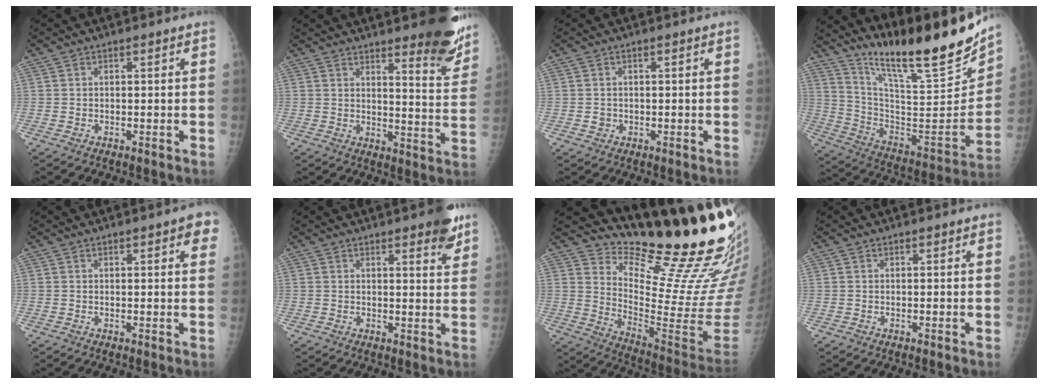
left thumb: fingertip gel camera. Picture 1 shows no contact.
{"total": 14.8, "force": [10.8, 3.3, 9.6], "torque": [-0.087, -0.080, 0.134]}
{"total": 1.1, "force": [-0.1, 1.1, 0.3], "torque": [-0.002, 0.002, 0.000]}
{"total": 25.7, "force": [19.8, 4.0, 15.9], "torque": [-0.231, -0.106, 0.325]}
{"total": 4.7, "force": [2.5, 1.3, 3.8], "torque": [-0.030, -0.006, 0.025]}
{"total": 6.5, "force": [4.3, 1.6, 4.6], "torque": [-0.045, -0.022, 0.052]}
{"total": 25.6, "force": [19.3, 5.4, 16.0], "torque": [-0.206, -0.160, 0.281]}
{"total": 0.9, "force": [0.7, 0.3, 0.5], "torque": [-0.003, -0.001, 0.008]}